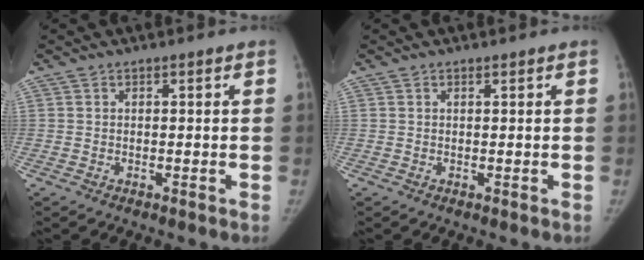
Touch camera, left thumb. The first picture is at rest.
{"total": 0.0}